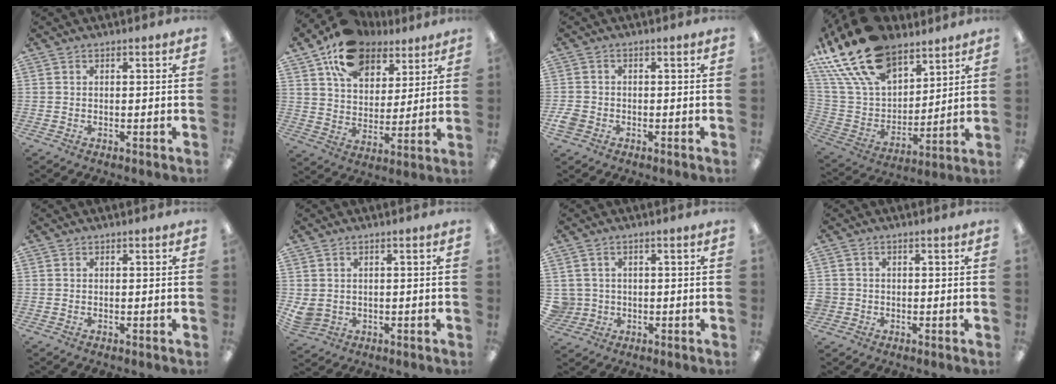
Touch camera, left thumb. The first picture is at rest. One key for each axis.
{"total": 16.4, "fx": 10.7, "fy": 10.0, "fz": 7.3, "tx": -0.125, "ty": -0.049, "tz": 0.196}
{"total": 2.9, "fx": -1.3, "fy": 2.3, "fz": 1.2, "tx": -0.026, "ty": 0.005, "tz": -0.026}
{"total": 24.3, "fx": 16.4, "fy": 12.6, "fz": 12.7, "tx": -0.279, "ty": -0.091, "tz": 0.298}
{"total": 0.0}
{"total": 3.7, "fx": 0.9, "fy": 3.2, "fz": 1.6, "tx": -0.039, "ty": 0.001, "tz": 0.020}
{"total": 3.5, "fx": 0.3, "fy": 3.5, "fz": 0.1, "tx": -0.021, "ty": 0.006, "tz": 0.005}
{"total": 2.2, "fx": -0.4, "fy": 2.1, "fz": 0.2, "tx": -0.006, "ty": 0.003, "tz": -0.010}